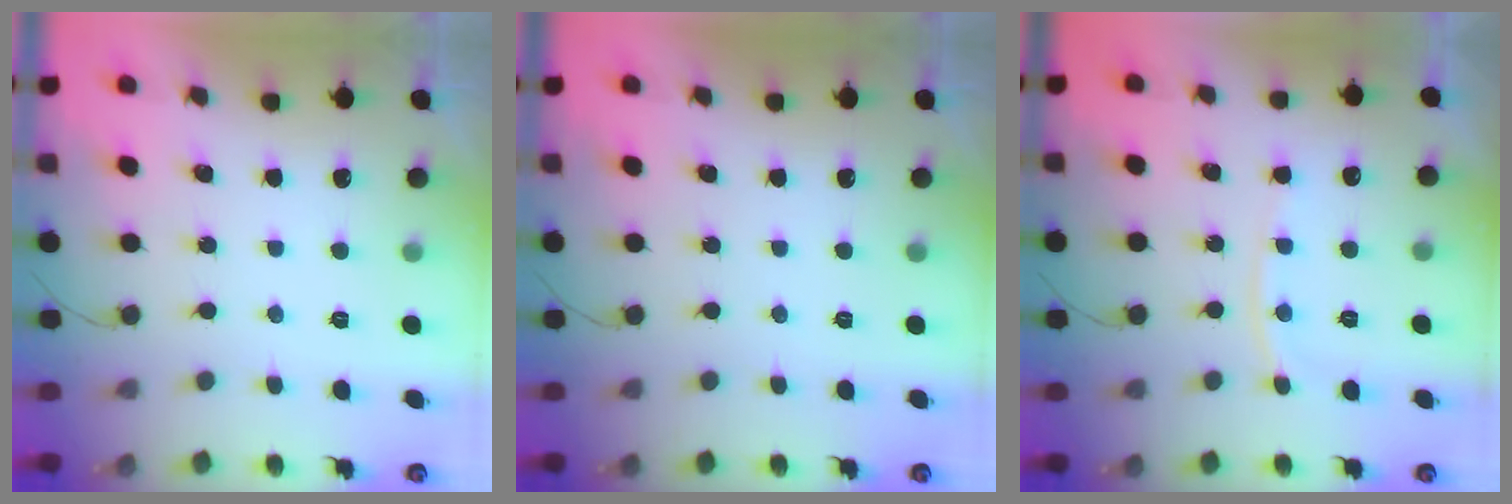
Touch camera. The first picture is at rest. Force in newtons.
{"total": 0.0}
{"total": 8.2, "press": 8.1, "slide": 1.1}